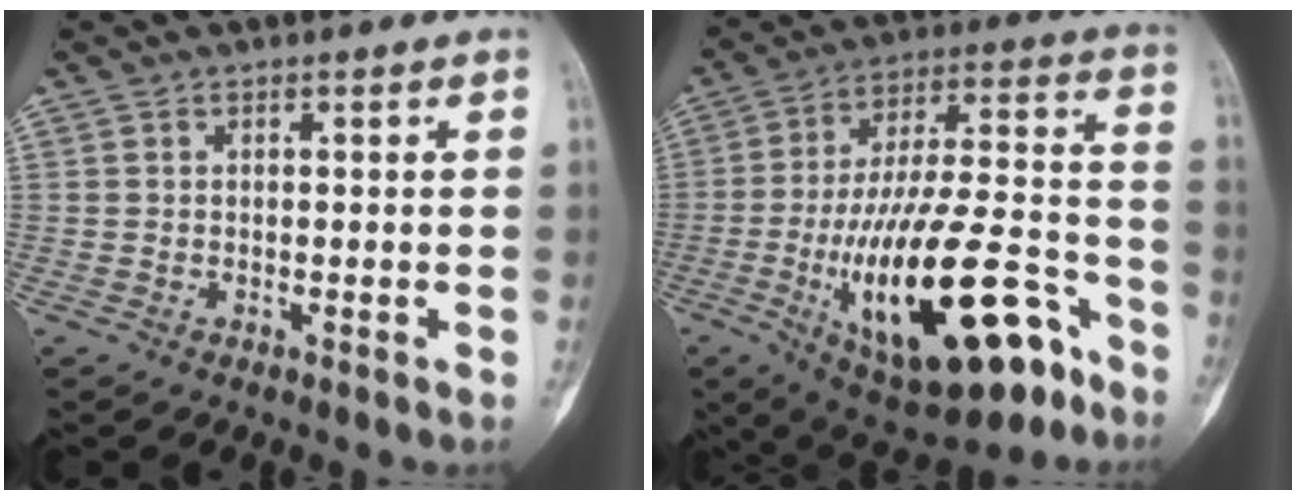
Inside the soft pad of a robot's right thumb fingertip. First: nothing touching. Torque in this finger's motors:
{"motor_torque": [0.10, 0.92, 2.23, -0.54, 0.29]}